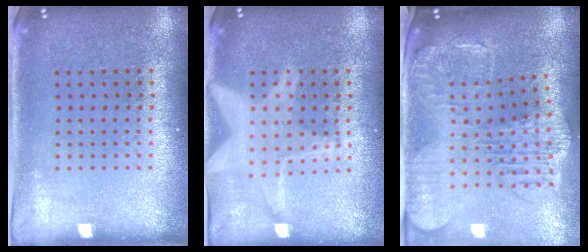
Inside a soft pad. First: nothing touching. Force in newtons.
{"total": 3.0, "press": 3.0, "slide": 0.3}
{"total": 2.6, "press": 2.3, "slide": 1.4}